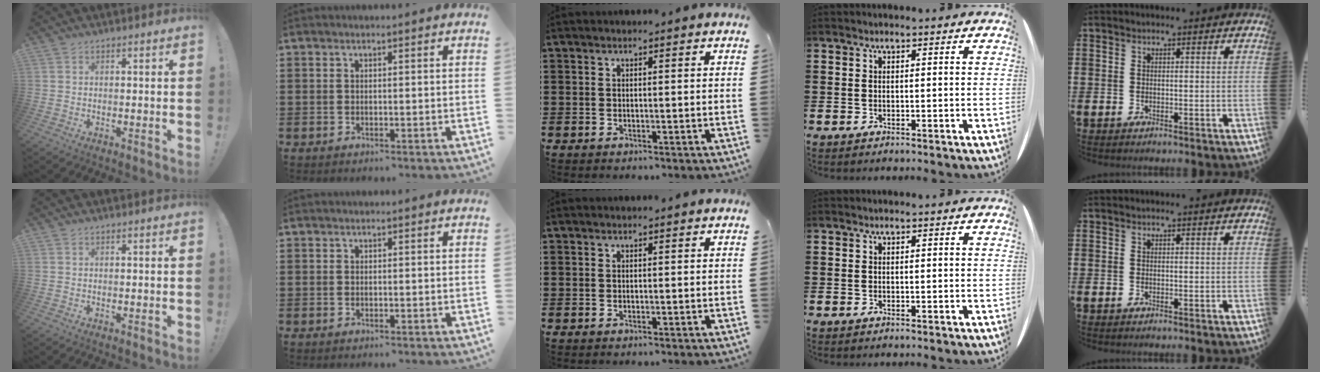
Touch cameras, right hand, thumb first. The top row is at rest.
{}